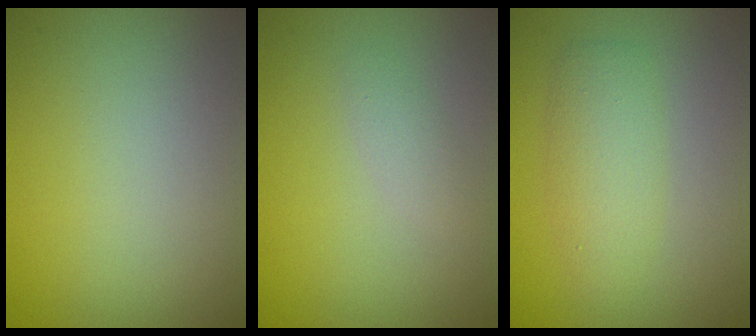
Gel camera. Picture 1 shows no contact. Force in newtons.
{"total": 1.1, "press": 1.1, "slide": 0.1}
{"total": 2.9, "press": 2.9, "slide": 0.1}